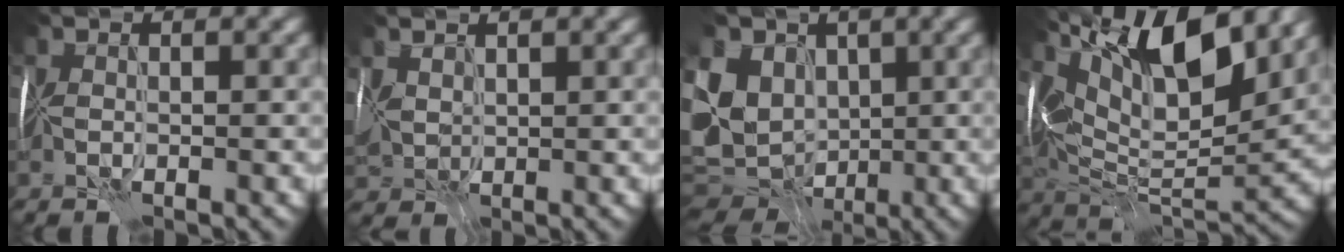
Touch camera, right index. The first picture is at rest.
{"total": 2.3, "force": [1.6, 1.4, 1.0], "torque": [-0.037, 0.011, 0.038]}
{"total": 10.7, "force": [1.1, 9.1, 5.6], "torque": [-0.136, 0.010, 0.025]}
{"total": 14.5, "force": [7.9, 5.6, 10.8], "torque": [-0.181, 0.019, 0.139]}